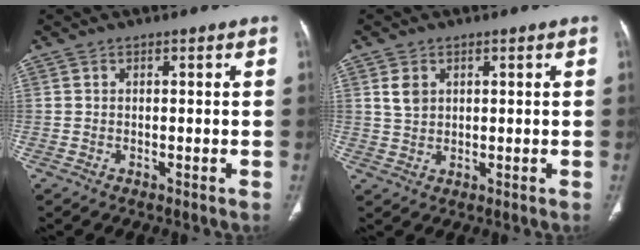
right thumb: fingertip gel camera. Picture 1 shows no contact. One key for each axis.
{"total": 3.2, "fx": 1.3, "fy": 2.4, "fz": 1.7, "tx": -0.026, "ty": -0.005, "tz": 0.030}